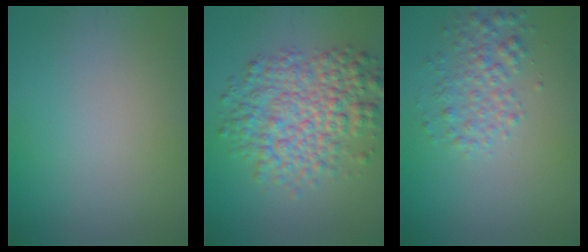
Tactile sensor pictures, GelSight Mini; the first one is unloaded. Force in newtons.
{"total": 6.9, "press": 6.9, "slide": 0.1}
{"total": 2.8, "press": 2.8, "slide": 0.1}